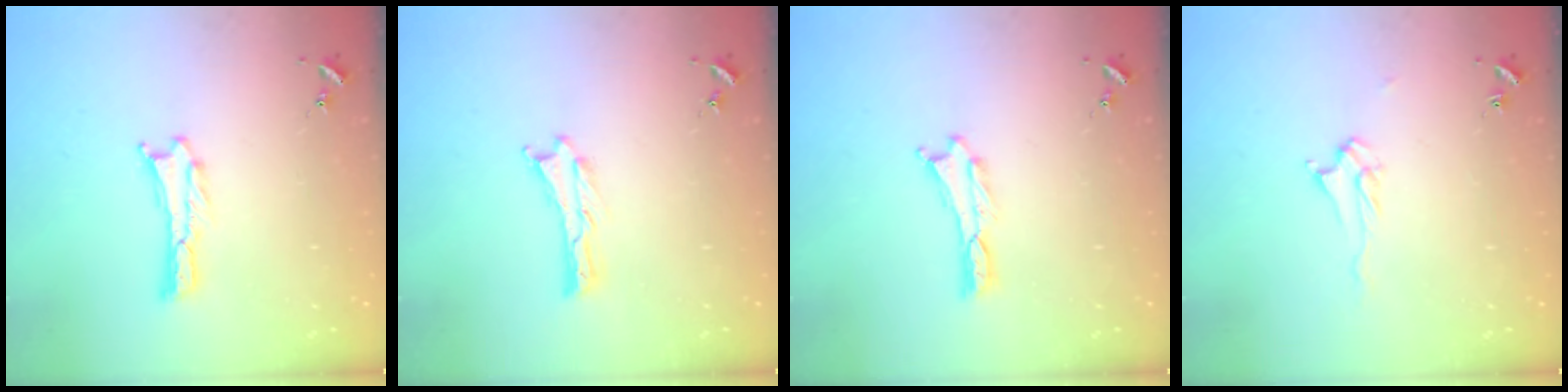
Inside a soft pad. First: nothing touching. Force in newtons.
{"total": 0.0}
{"total": 0.0}
{"total": 2.5, "press": 2.4, "slide": 0.4}